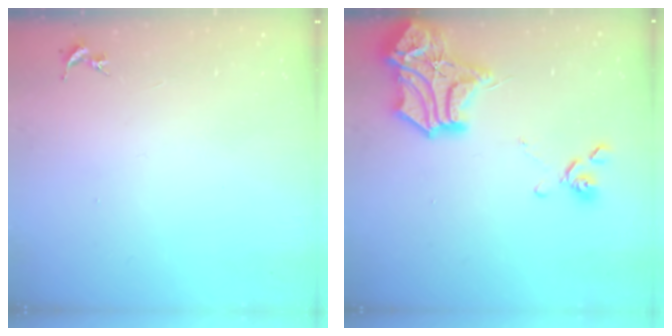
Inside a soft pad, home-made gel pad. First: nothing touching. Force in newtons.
{"total": 19.5, "press": 19.4, "slide": 2.1}